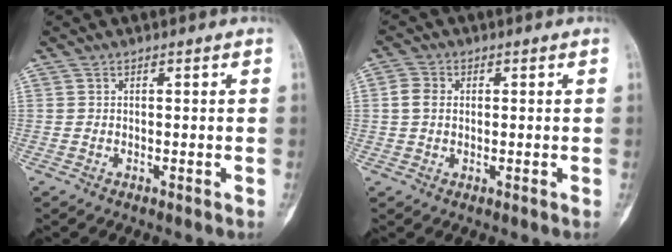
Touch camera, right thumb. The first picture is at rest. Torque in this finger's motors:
{"motor_torque": [0.28, 0.33, 0.60, 0.02, 0.01]}